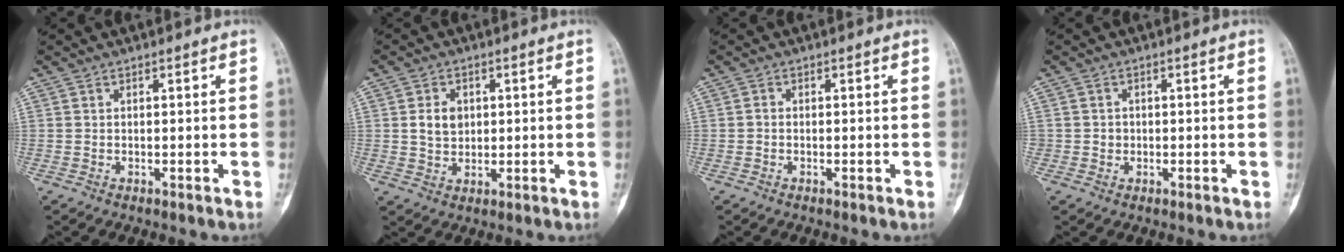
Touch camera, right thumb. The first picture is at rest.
{"total": 4.4, "force": [0.9, 3.4, 2.7], "torque": [-0.031, -0.006, 0.020]}
{"total": 0.6, "force": [-0.4, 0.3, 0.4], "torque": [-0.006, 0.001, -0.010]}
{"total": 1.3, "force": [-0.3, 1.3, 0.2], "torque": [0.006, 0.006, -0.005]}